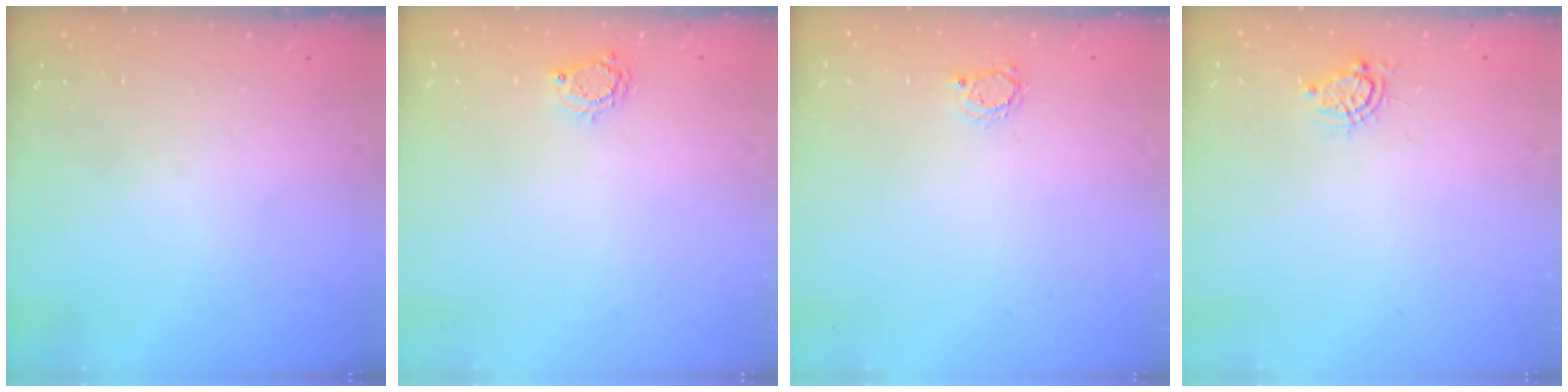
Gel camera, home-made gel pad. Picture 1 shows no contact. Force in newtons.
{"total": 3.9, "press": 3.9, "slide": 0.4}
{"total": 2.8, "press": 2.7, "slide": 0.4}
{"total": 6.1, "press": 6.0, "slide": 0.9}